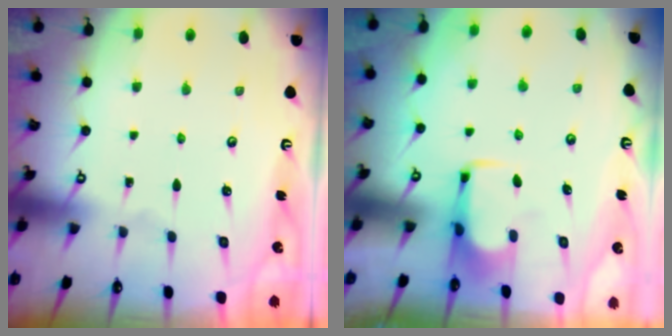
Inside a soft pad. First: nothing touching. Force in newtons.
{"total": 2.0, "press": 1.9, "slide": 0.4}